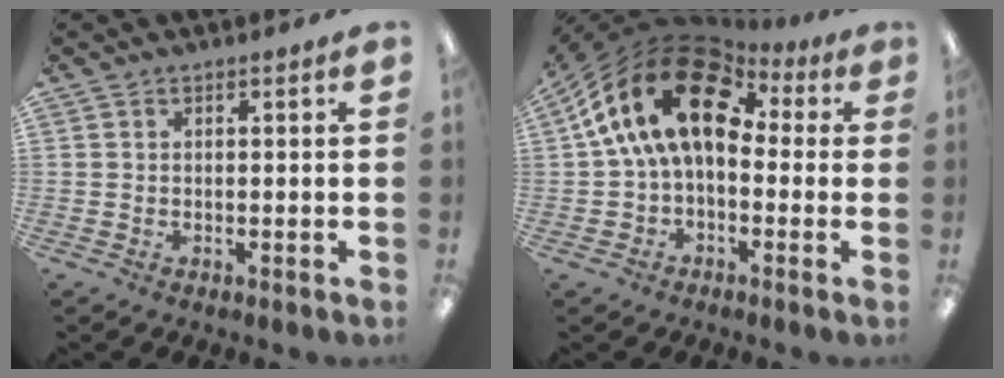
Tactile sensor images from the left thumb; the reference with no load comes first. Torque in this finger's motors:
{"motor_torque": [1.64, 2.46, 1.55, -1.22, 0.45]}